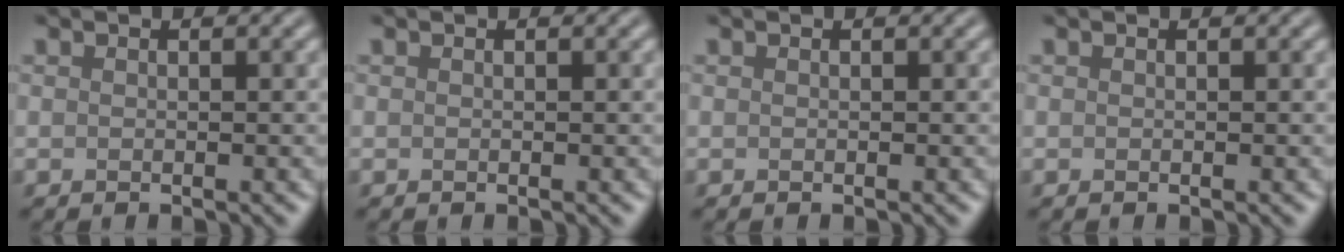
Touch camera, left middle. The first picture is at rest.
{"total": 0.0}
{"total": 0.0}
{"total": 0.0}